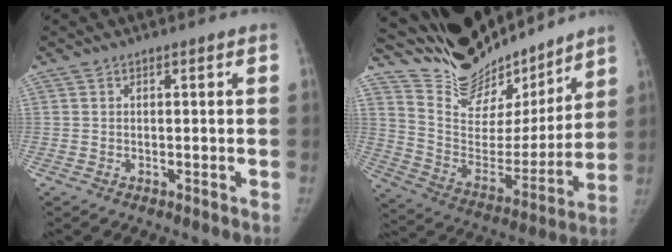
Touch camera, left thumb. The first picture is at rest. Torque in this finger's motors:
{"motor_torque": [2.46, -0.40, 1.25, -1.52, 0.03]}